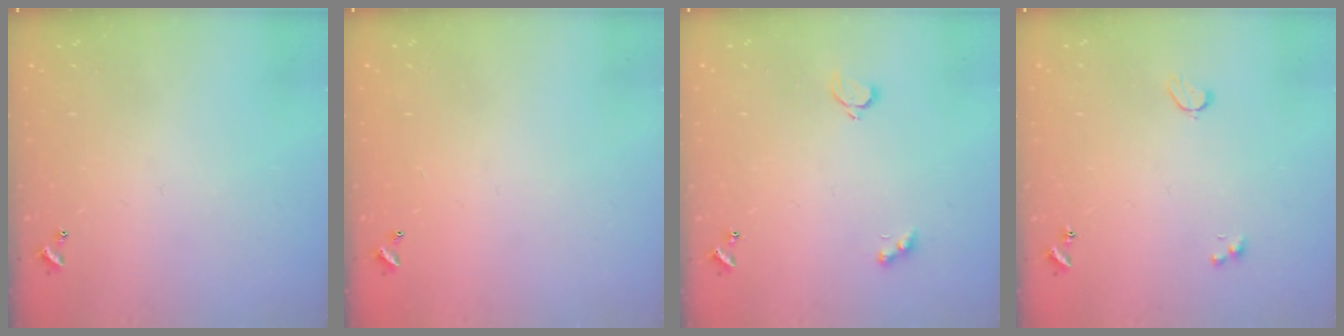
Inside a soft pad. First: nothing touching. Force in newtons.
{"total": 2.8, "press": 2.8, "slide": 0.1}
{"total": 2.1, "press": 2.0, "slide": 0.5}
{"total": 2.6, "press": 2.5, "slide": 0.6}